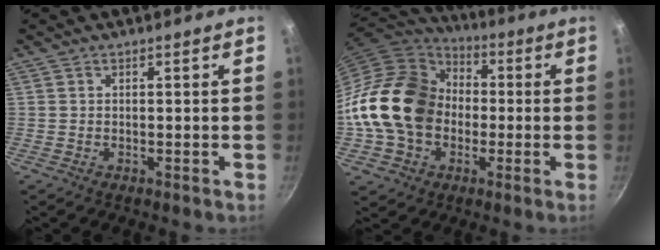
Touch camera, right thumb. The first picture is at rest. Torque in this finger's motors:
{"motor_torque": [1.48, 1.86, 1.39, -1.38, 0.61]}